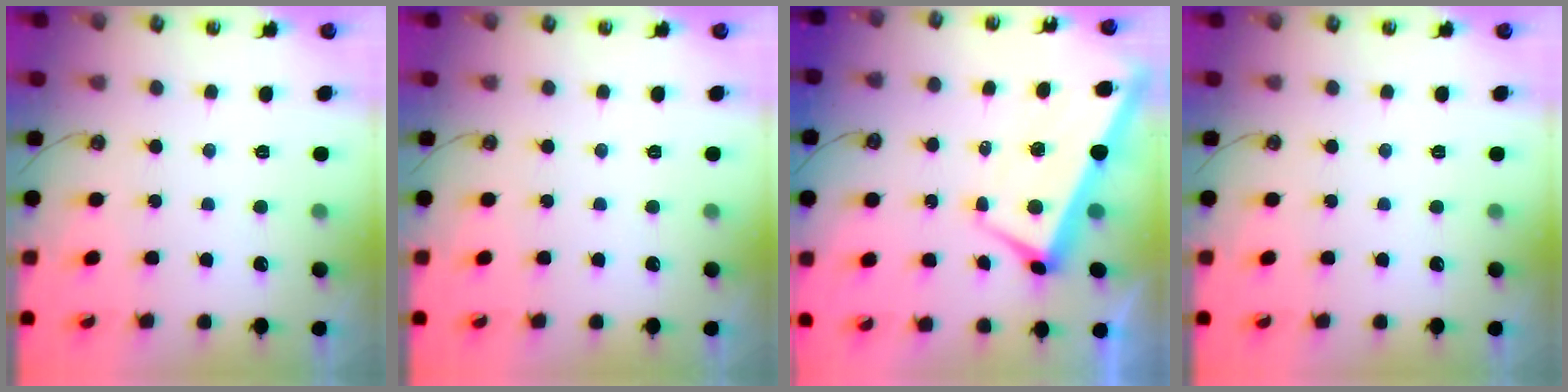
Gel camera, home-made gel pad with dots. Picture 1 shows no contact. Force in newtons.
{"total": 0.0}
{"total": 1.1, "press": 0.3, "slide": 1.1}
{"total": 0.0}